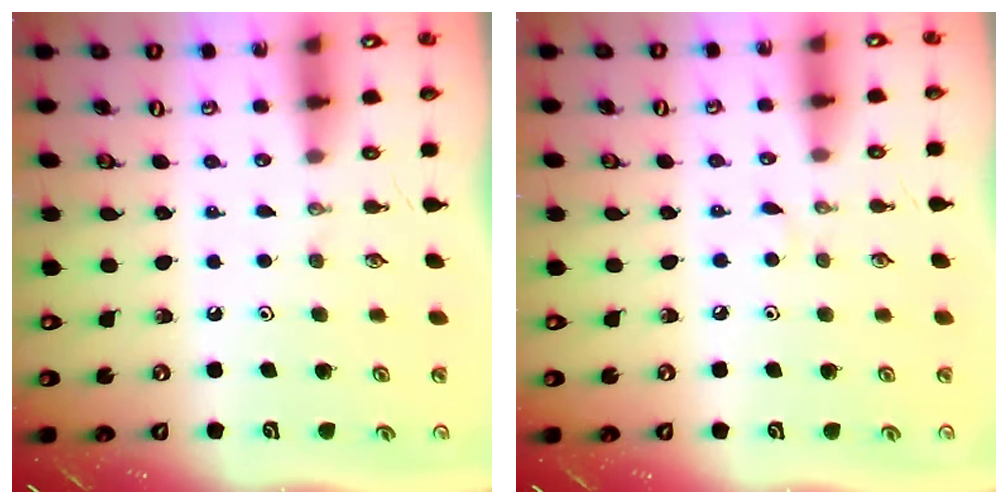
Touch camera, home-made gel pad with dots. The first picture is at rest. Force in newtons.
{"total": 2.1, "press": 2.1, "slide": 0.3}